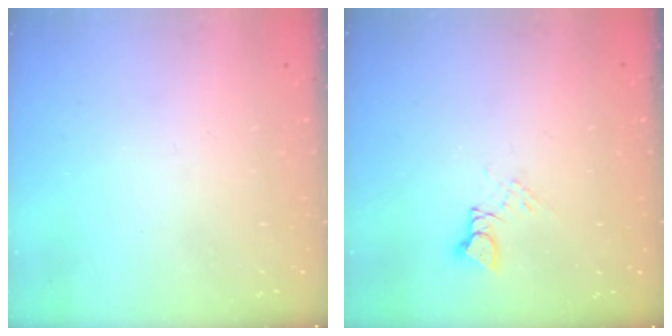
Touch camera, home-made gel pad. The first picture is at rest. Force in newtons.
{"total": 4.0, "press": 3.9, "slide": 0.5}